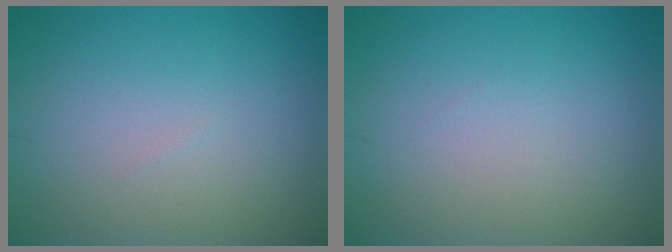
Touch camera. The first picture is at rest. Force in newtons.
{"total": 0.0}